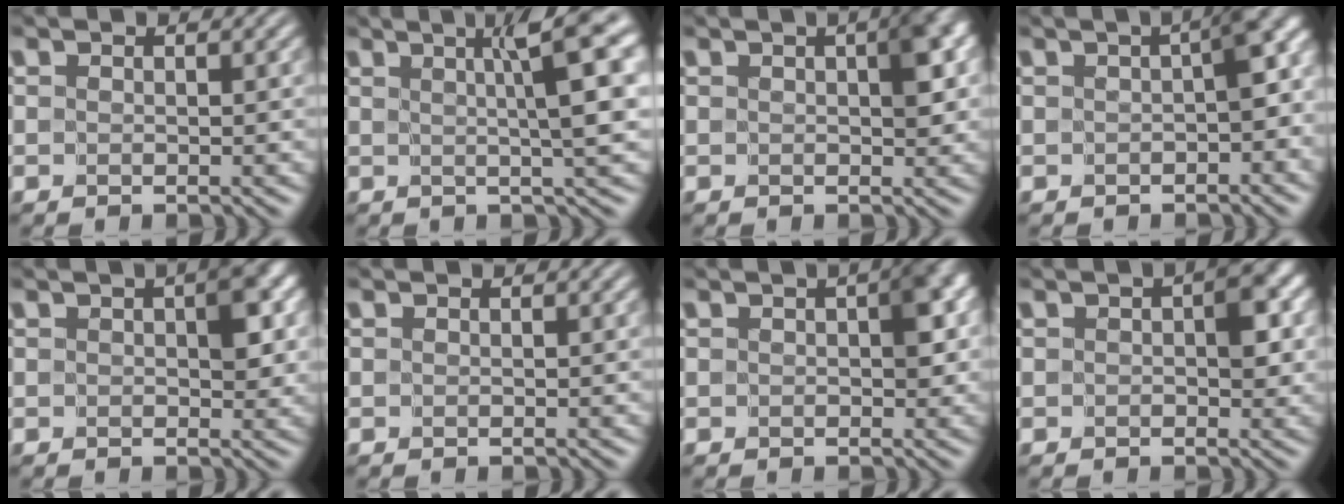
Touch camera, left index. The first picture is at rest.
{"total": 7.0, "force": [1.8, 0.8, 6.7], "torque": [-0.072, 0.017, 0.026]}
{"total": 3.3, "force": [0.5, 1.6, 2.8], "torque": [-0.033, 0.006, 0.003]}
{"total": 4.3, "force": [-0.4, 1.5, 4.0], "torque": [-0.046, 0.011, -0.011]}
{"total": 3.6, "force": [0.5, 1.9, 3.0], "torque": [-0.031, 0.003, 0.003]}
{"total": 0.0}
{"total": 3.2, "force": [0.2, 1.8, 2.6], "torque": [-0.029, 0.004, -0.002]}
{"total": 3.3, "force": [0.3, 1.9, 2.6], "torque": [-0.027, 0.003, -0.002]}